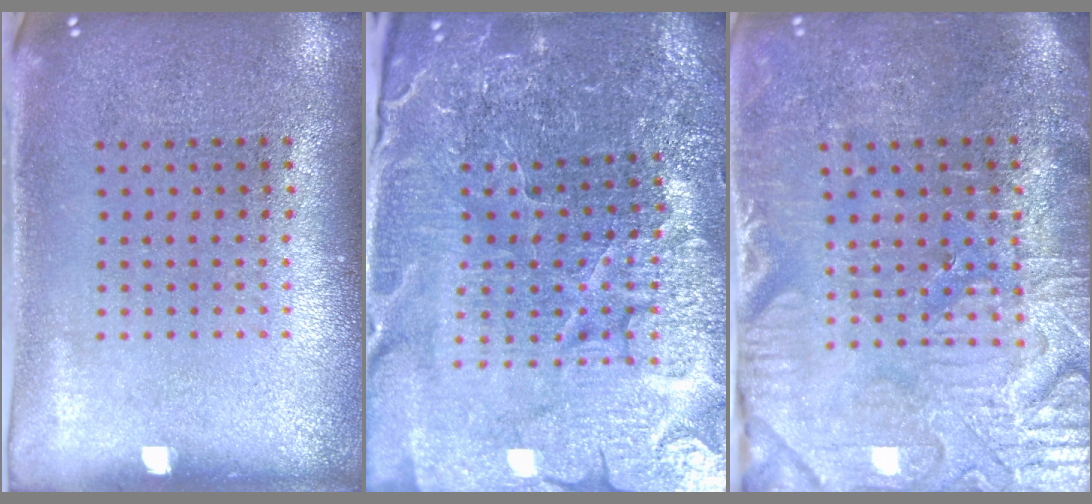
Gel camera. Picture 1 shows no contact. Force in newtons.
{"total": 5.2, "press": 5.0, "slide": 1.6}
{"total": 4.0, "press": 3.9, "slide": 1.0}